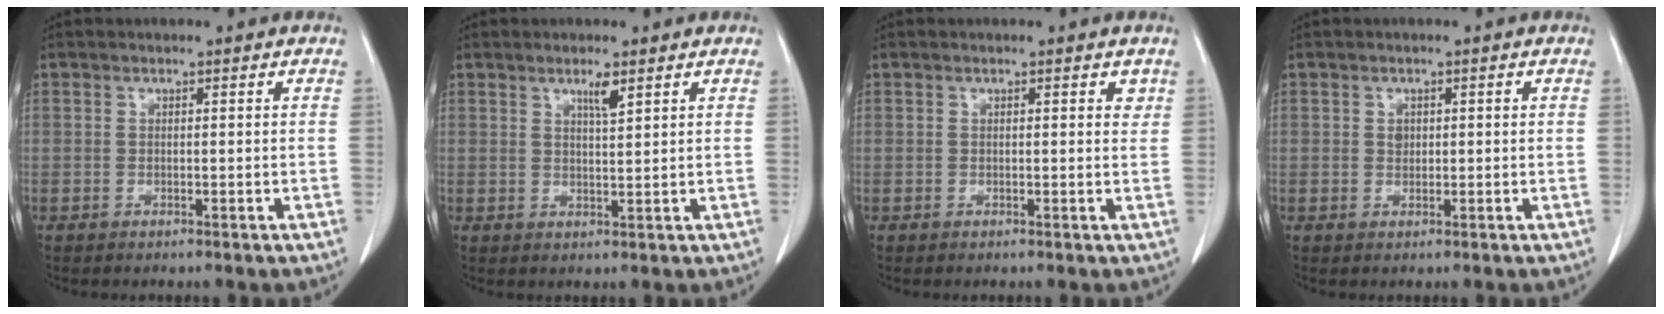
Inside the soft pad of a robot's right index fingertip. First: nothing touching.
{"total": 2.4, "force": [1.6, 0.1, 1.9], "torque": [-0.036, -0.004, 0.028]}
{"total": 1.2, "force": [0.7, 0.5, 0.9], "torque": [-0.011, -0.002, 0.006]}
{"total": 1.4, "force": [0.3, 1.1, 0.8], "torque": [-0.011, 0.005, 0.010]}